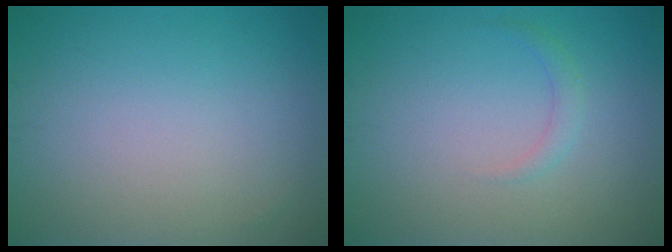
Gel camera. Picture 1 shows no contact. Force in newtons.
{"total": 1.1, "press": 1.1, "slide": 0.0}